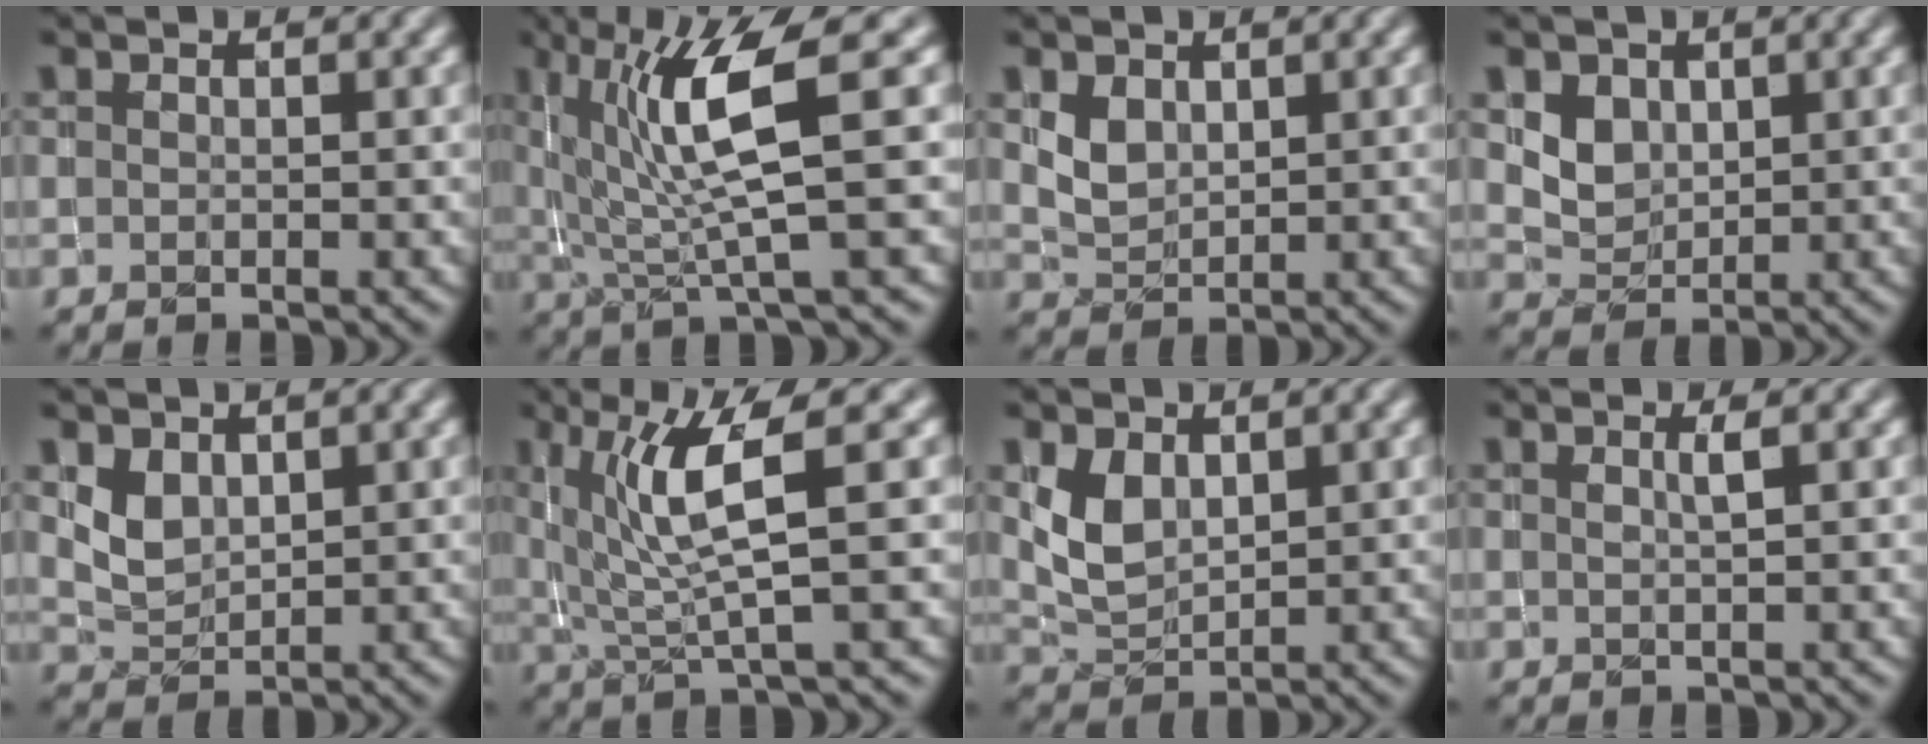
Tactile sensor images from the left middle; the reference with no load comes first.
{"total": 7.3, "force": [1.8, 1.3, 6.9], "torque": [-0.122, -0.007, 0.032]}
{"total": 2.0, "force": [0.8, 1.5, 1.1], "torque": [-0.029, -0.004, 0.022]}
{"total": 2.4, "force": [0.8, 2.0, 1.1], "torque": [-0.027, -0.010, 0.017]}
{"total": 2.2, "force": [1.0, 1.5, 1.2], "torque": [-0.030, -0.007, 0.027]}
{"total": 5.9, "force": [1.5, 1.0, 5.6], "torque": [-0.112, -0.004, 0.029]}
{"total": 3.0, "force": [1.0, 1.9, 2.0], "torque": [-0.046, -0.004, 0.027]}
{"total": 0.9, "force": [0.2, 0.2, 0.8], "torque": [-0.008, -0.002, -0.001]}